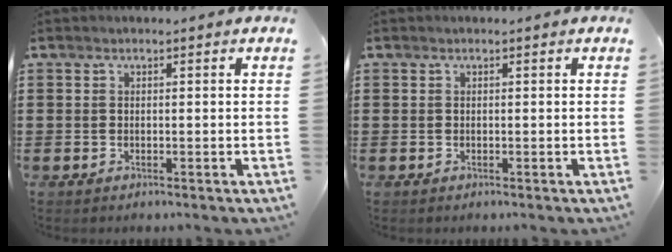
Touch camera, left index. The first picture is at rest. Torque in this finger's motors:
{"motor_torque": [0.00, 0.00, 0.00, 0.00]}